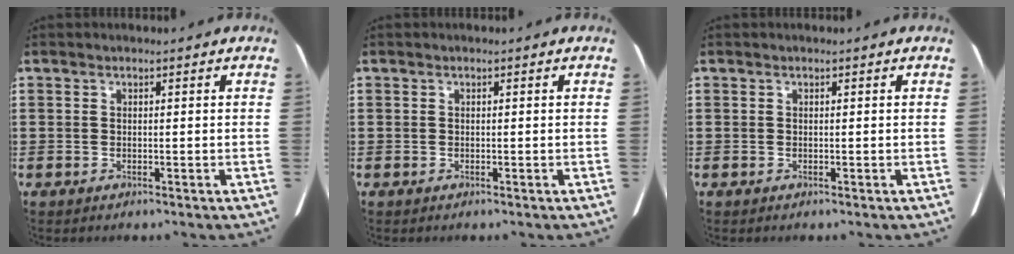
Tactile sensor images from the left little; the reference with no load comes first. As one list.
[{"total": 0.0}, {"total": 0.0}]